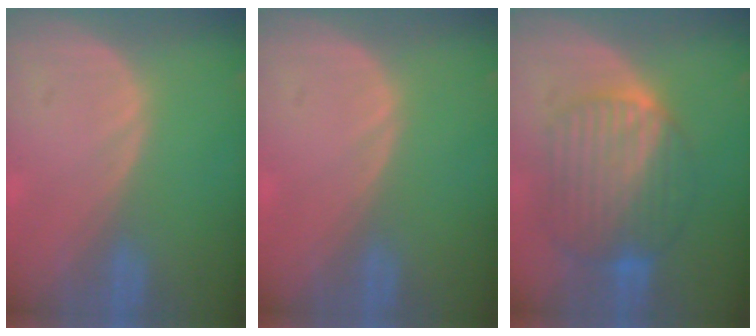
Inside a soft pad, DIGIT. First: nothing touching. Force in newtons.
{"total": 0.7, "press": 0.1, "slide": 0.7}
{"total": 9.9, "press": 9.8, "slide": 1.0}